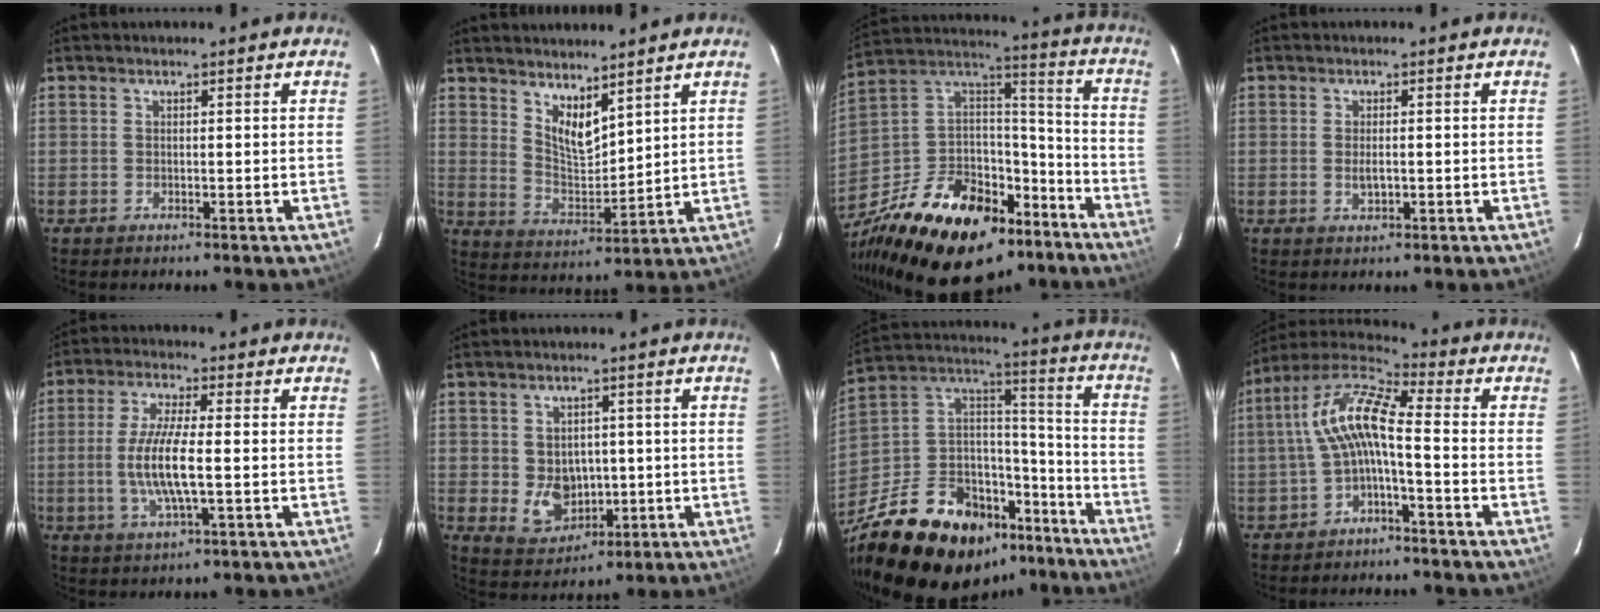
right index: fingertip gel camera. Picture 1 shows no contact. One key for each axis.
{"total": 7.9, "fx": 5.7, "fy": 2.9, "fz": 4.6, "tx": -0.075, "ty": -0.009, "tz": 0.114}
{"total": 33.9, "fx": -22.3, "fy": 17.6, "fz": 18.4, "tx": -0.361, "ty": 0.036, "tz": -0.329}
{"total": 2.5, "fx": -0.3, "fy": 1.1, "fz": 2.2, "tx": -0.038, "ty": -0.001, "tz": -0.002}
{"total": 9.9, "fx": -1.3, "fy": 1.8, "fz": 9.6, "tx": -0.191, "ty": -0.004, "tz": -0.027}
{"total": 7.7, "fx": -0.4, "fy": 6.4, "fz": 4.2, "tx": -0.085, "ty": -0.002, "tz": 0.018}
{"total": 32.5, "fx": -21.5, "fy": 17.0, "fz": 17.4, "tx": -0.336, "ty": 0.043, "tz": -0.314}
{"total": 10.8, "fx": -1.6, "fy": 2.9, "fz": 10.3, "tx": -0.213, "ty": 0.022, "tz": -0.032}